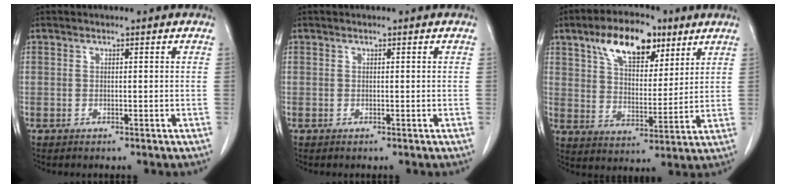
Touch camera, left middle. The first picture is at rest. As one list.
[{"total": 0.0}, {"total": 12.3, "force": [7.2, 5.8, 8.2], "torque": [-0.138, 0.017, 0.125]}]